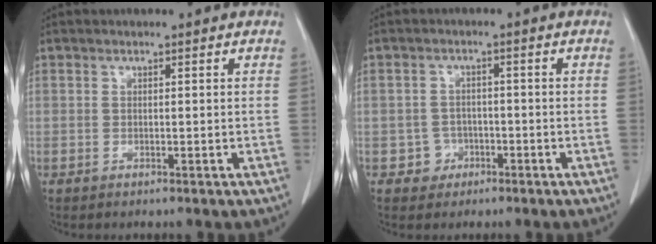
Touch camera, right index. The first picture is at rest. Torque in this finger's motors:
{"motor_torque": [-0.02, -0.04, -0.25, -0.09]}